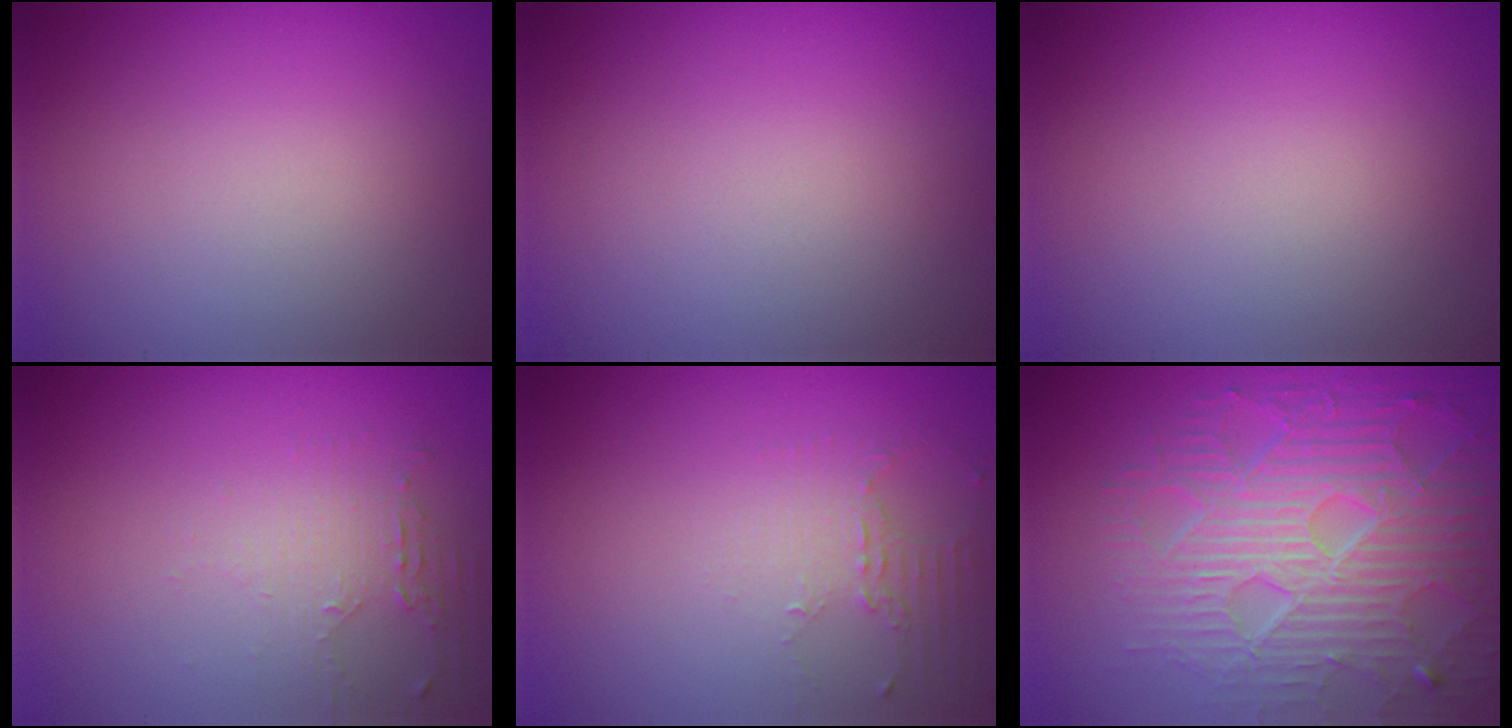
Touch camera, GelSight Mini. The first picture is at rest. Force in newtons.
{"total": 0.0}
{"total": 0.0}
{"total": 1.7, "press": 1.7, "slide": 0.3}
{"total": 2.0, "press": 1.5, "slide": 1.4}
{"total": 8.9, "press": 6.4, "slide": 6.2}